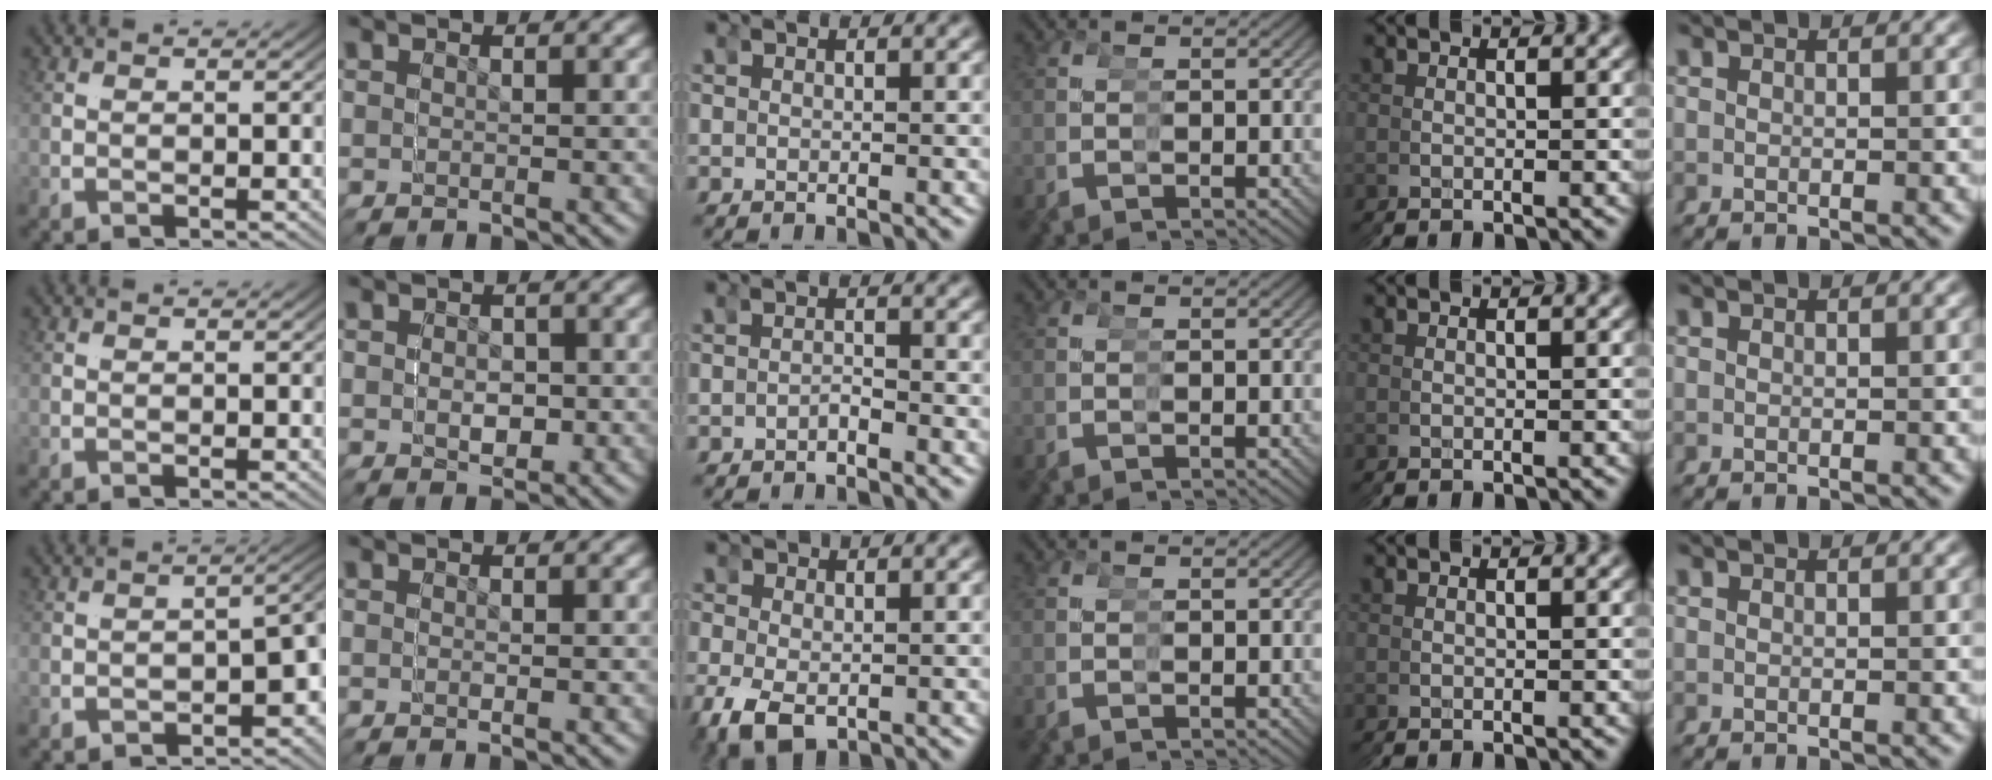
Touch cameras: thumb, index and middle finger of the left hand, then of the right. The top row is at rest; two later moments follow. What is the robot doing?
{"motion": "grasp_and_lifting", "object": "tape"}